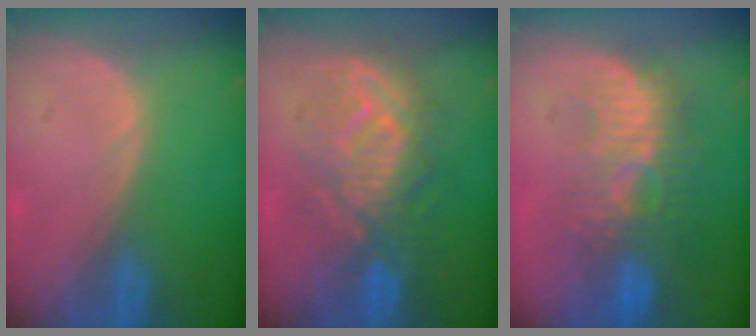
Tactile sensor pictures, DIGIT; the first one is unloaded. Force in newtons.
{"total": 9.2, "press": 9.2, "slide": 0.2}
{"total": 9.6, "press": 9.0, "slide": 3.4}